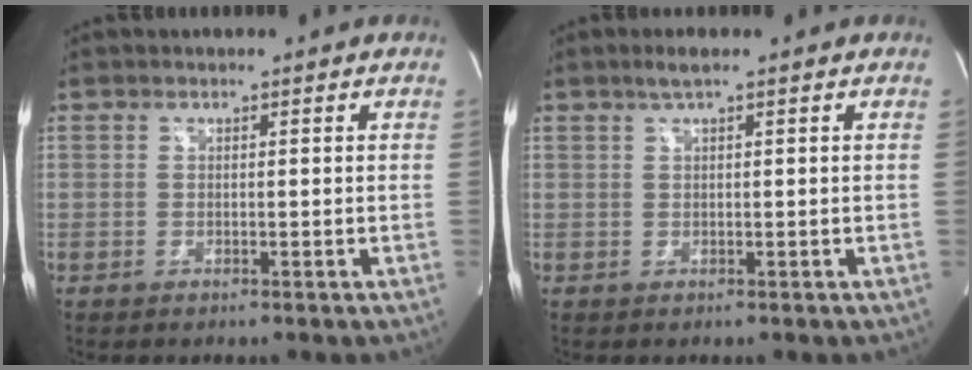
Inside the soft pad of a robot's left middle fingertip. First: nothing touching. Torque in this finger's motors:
{"motor_torque": [0.15, -0.07, 0.17, 0.05]}